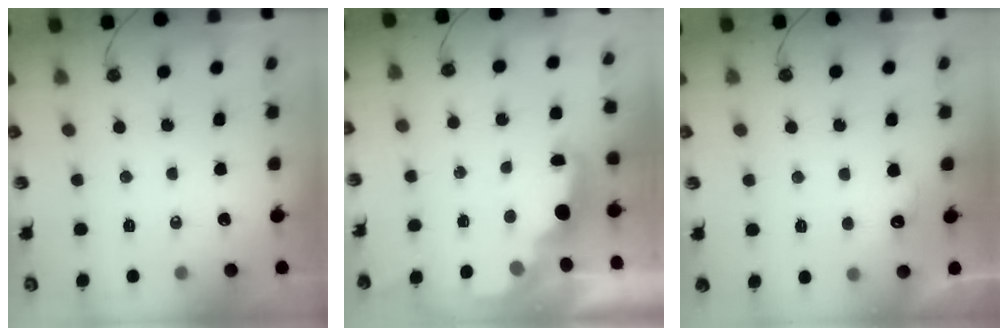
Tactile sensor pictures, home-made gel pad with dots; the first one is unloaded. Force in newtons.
{"total": 2.8, "press": 2.6, "slide": 0.9}
{"total": 5.7, "press": 5.6, "slide": 1.3}